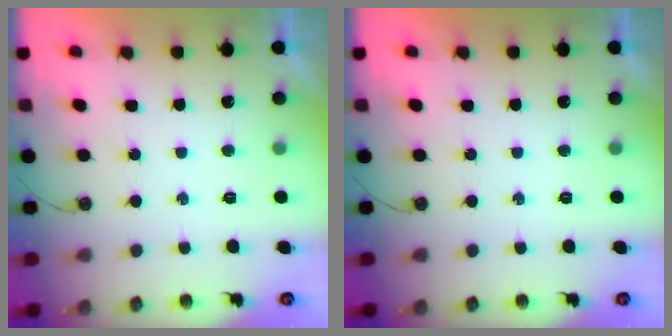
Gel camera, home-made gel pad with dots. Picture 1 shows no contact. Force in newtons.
{"total": 0.0}